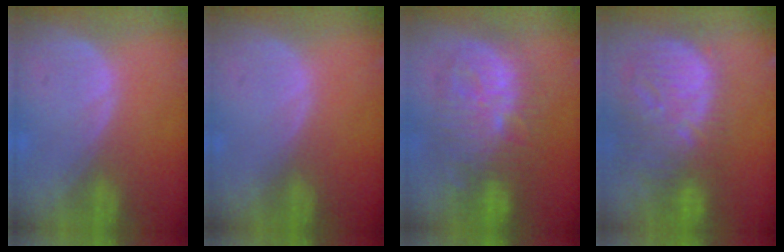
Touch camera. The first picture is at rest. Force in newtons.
{"total": 0.0}
{"total": 10.6, "press": 10.6, "slide": 0.3}
{"total": 13.3, "press": 11.6, "slide": 6.5}